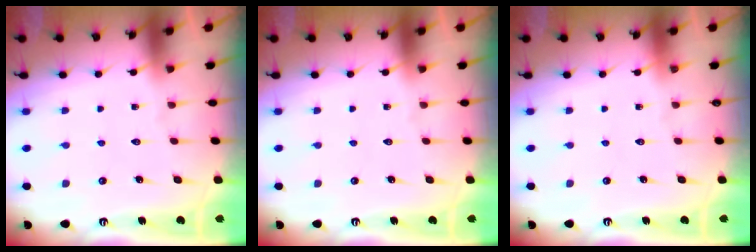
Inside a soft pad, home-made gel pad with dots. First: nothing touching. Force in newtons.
{"total": 0.0}
{"total": 0.0}